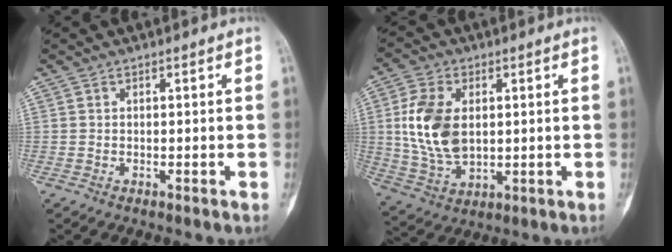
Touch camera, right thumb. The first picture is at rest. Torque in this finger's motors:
{"motor_torque": [1.16, 1.55, 1.26, 0.16, 0.14]}